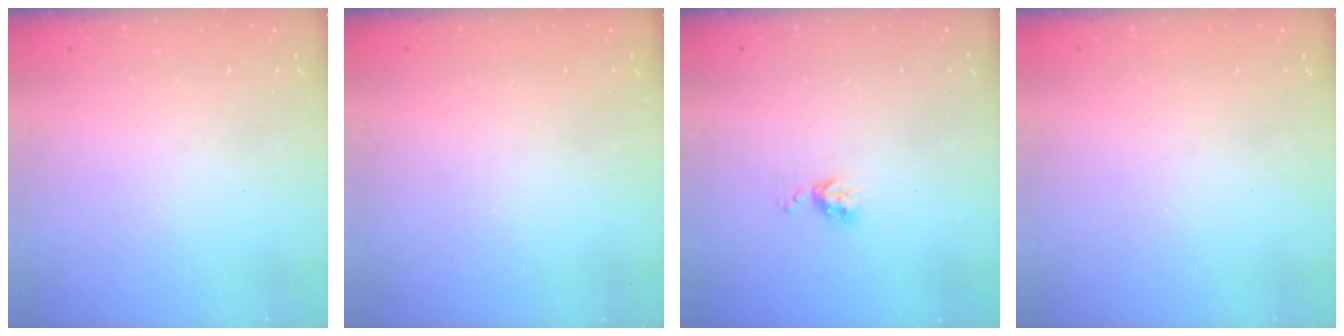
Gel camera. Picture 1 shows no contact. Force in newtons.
{"total": 0.0}
{"total": 4.7, "press": 4.7, "slide": 0.6}
{"total": 0.0}